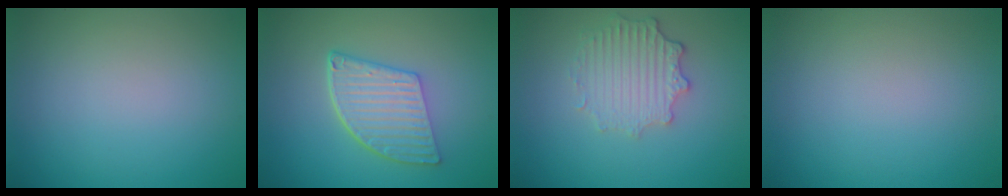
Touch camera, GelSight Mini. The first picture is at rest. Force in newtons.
{"total": 5.7, "press": 4.2, "slide": 3.8}
{"total": 3.5, "press": 2.9, "slide": 1.9}
{"total": 0.0}